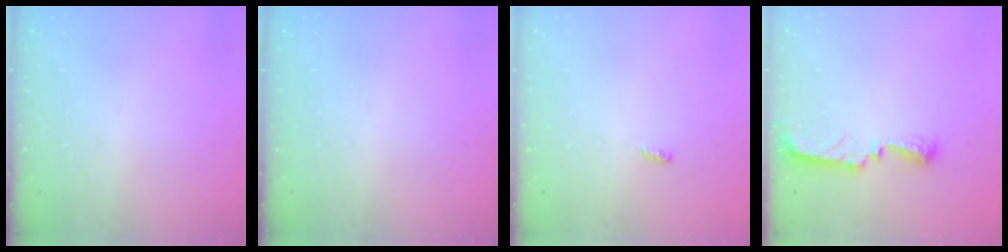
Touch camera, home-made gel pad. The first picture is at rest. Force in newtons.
{"total": 0.0}
{"total": 3.4, "press": 3.3, "slide": 0.7}
{"total": 8.0, "press": 7.9, "slide": 1.1}